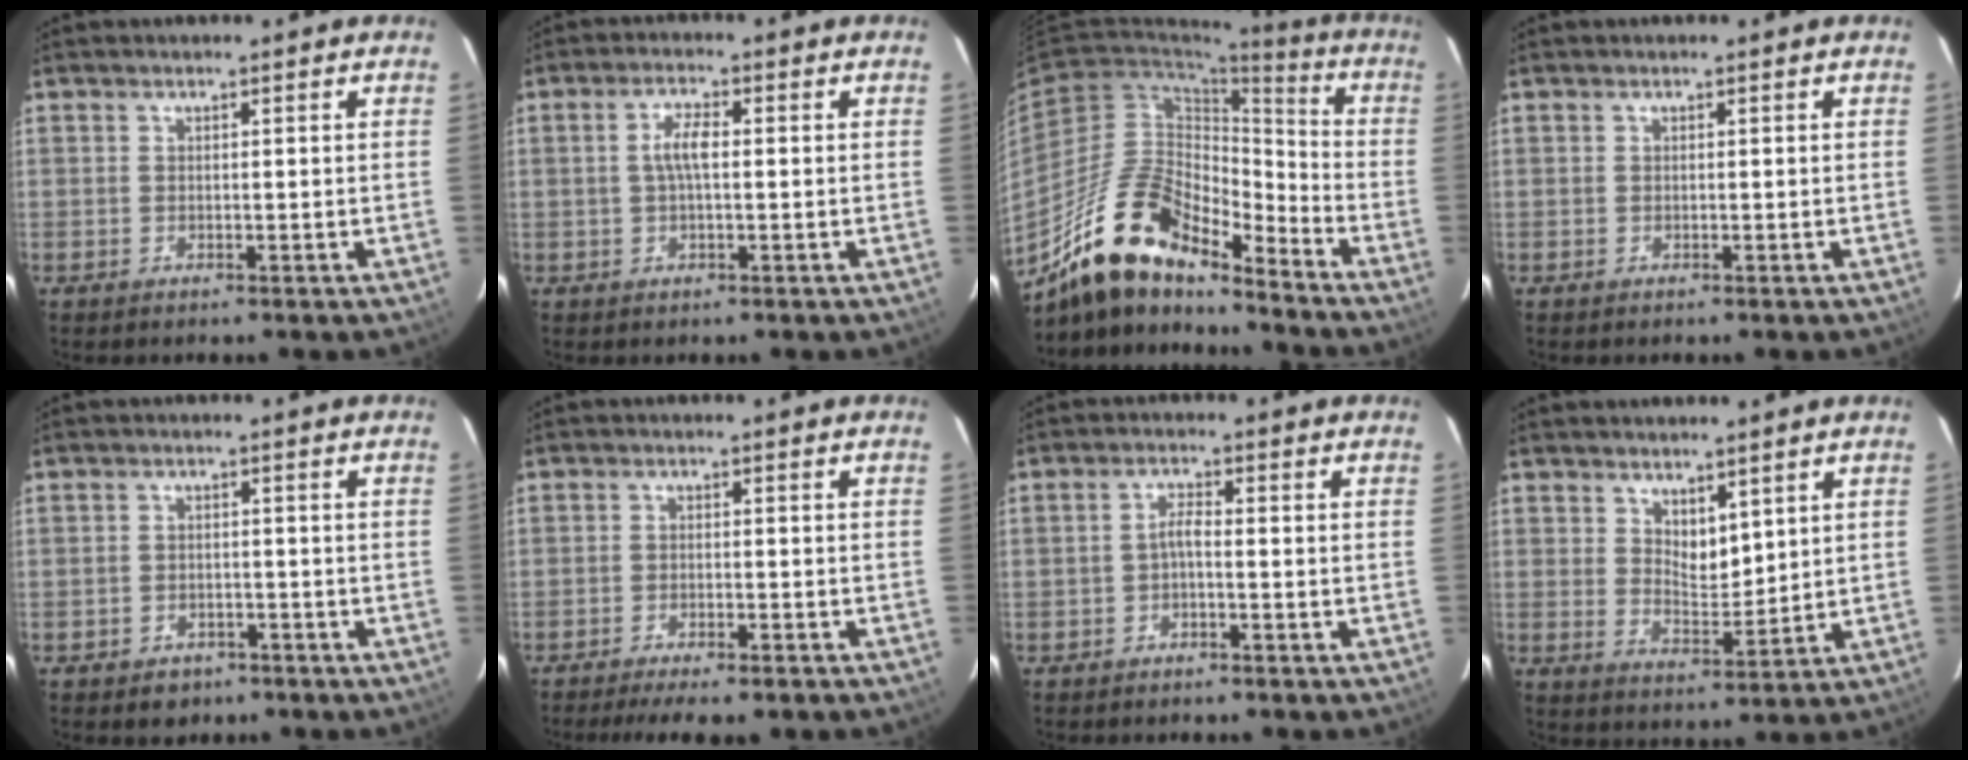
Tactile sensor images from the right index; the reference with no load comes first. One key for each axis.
{"total": 3.8, "fx": 0.1, "fy": 1.2, "fz": 3.6, "tx": -0.071, "ty": 0.007, "tz": 0.003}
{"total": 18.2, "fx": -14.5, "fy": 5.8, "fz": 9.2, "tx": -0.163, "ty": 0.008, "tz": -0.271}
{"total": 0.0}
{"total": 4.2, "fx": -2.8, "fy": 3.0, "fz": 0.9, "tx": -0.027, "ty": 0.006, "tz": -0.035}
{"total": 8.7, "fx": -7.2, "fy": 1.5, "fz": 4.6, "tx": -0.102, "ty": -0.023, "tz": -0.109}
{"total": 1.9, "fx": -1.0, "fy": 0.4, "fz": 1.6, "tx": -0.034, "ty": 0.007, "tz": -0.021}
{"total": 5.2, "fx": 3.6, "fy": 2.6, "fz": 2.8, "tx": -0.036, "ty": -0.002, "tz": 0.066}